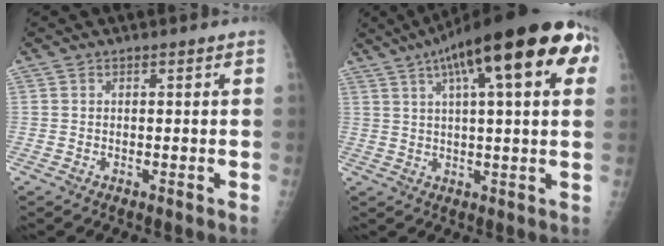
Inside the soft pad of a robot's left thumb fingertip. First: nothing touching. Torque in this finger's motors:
{"motor_torque": [0.91, 0.68, 1.98, -0.78, 0.21]}